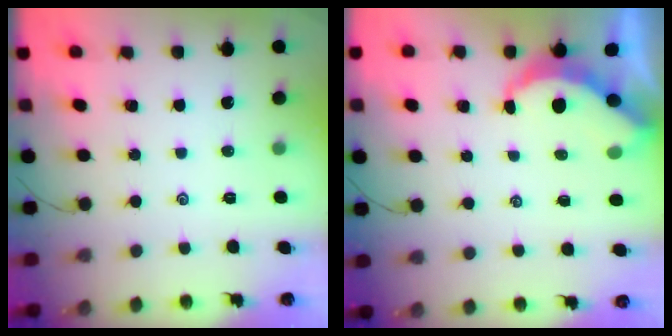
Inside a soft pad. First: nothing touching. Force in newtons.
{"total": 4.8, "press": 4.7, "slide": 0.5}